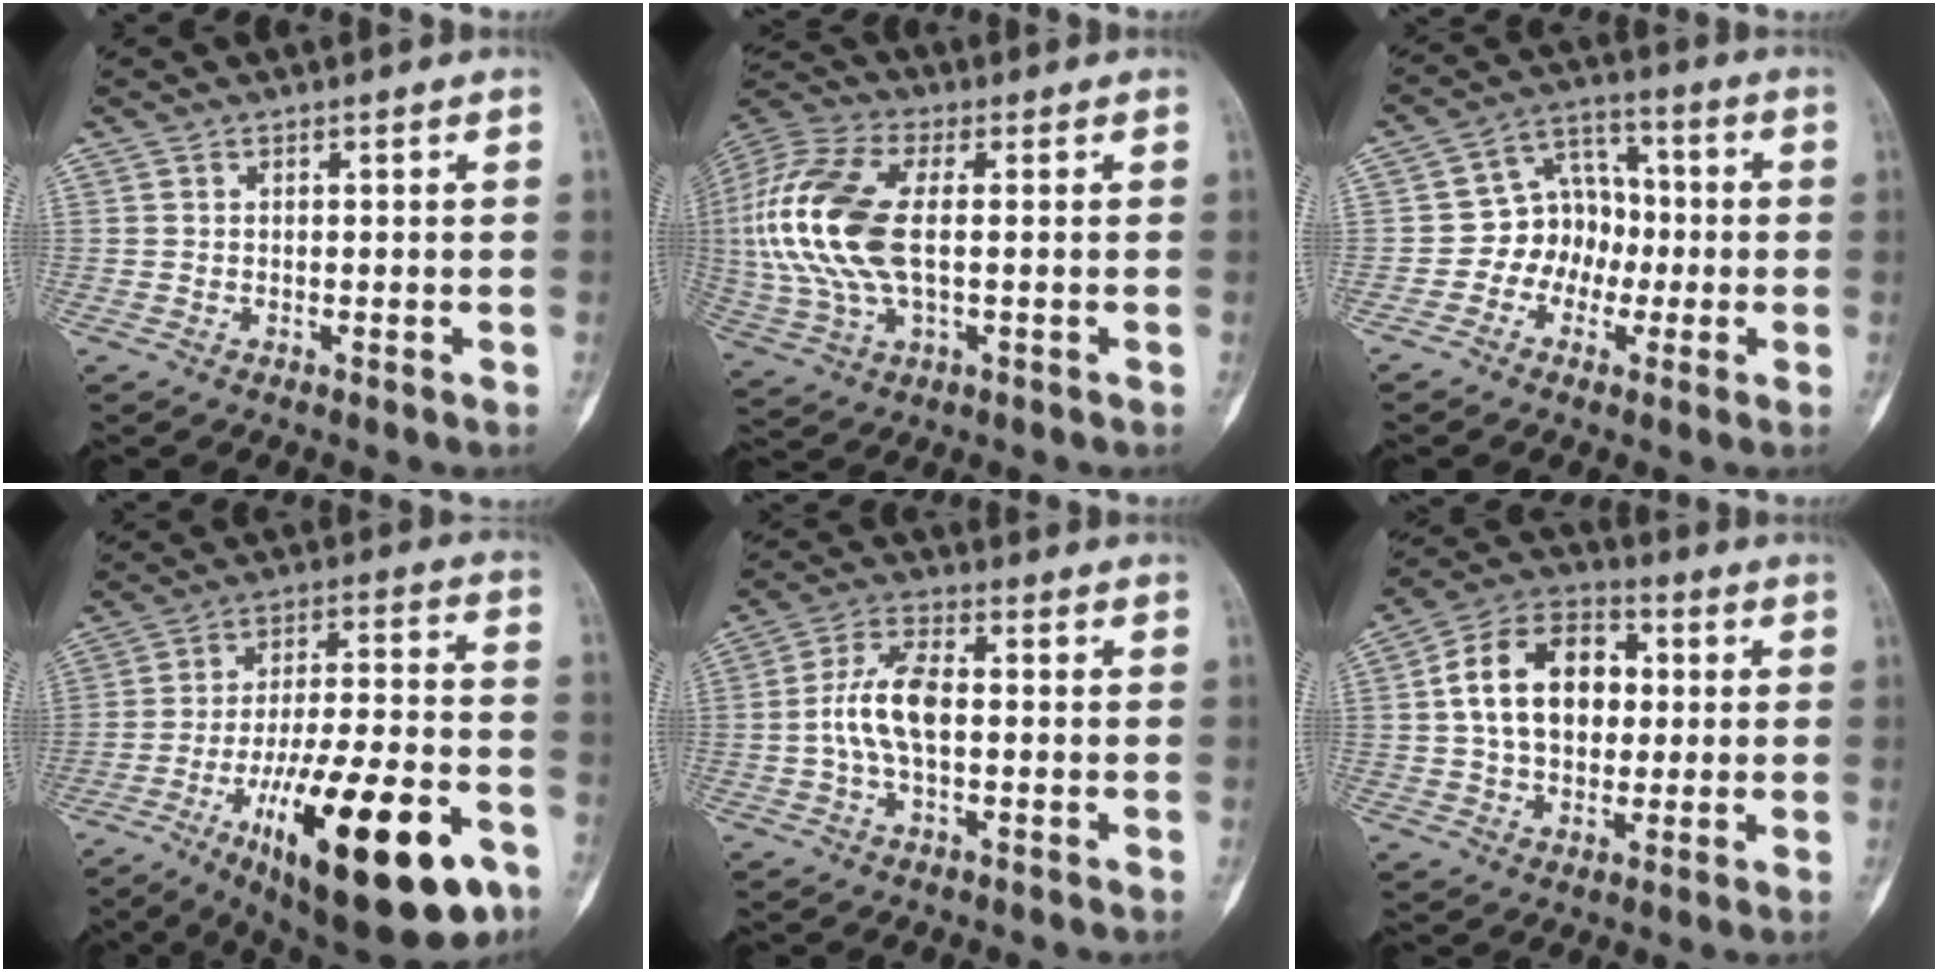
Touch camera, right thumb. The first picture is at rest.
{"total": 18.9, "force": [0.7, 9.4, 16.3], "torque": [-0.379, 0.007, 0.013]}
{"total": 8.8, "force": [-1.9, 7.6, 4.1], "torque": [-0.021, 0.036, -0.046]}
{"total": 27.9, "force": [-12.7, 8.8, 23.2], "torque": [-0.340, 0.052, -0.188]}
{"total": 9.0, "force": [-0.5, 4.4, 7.9], "torque": [-0.165, 0.024, -0.015]}
{"total": 15.6, "force": [1.7, 10.9, 11.1], "torque": [-0.159, 0.020, 0.022]}